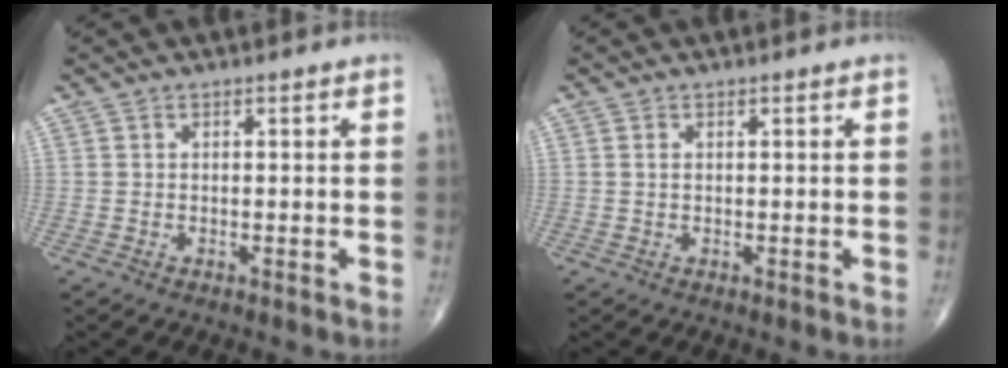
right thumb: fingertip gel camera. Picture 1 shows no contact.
{"total": 0.6, "force": [0.1, 0.3, 0.5], "torque": [-0.011, 0.006, 0.003]}